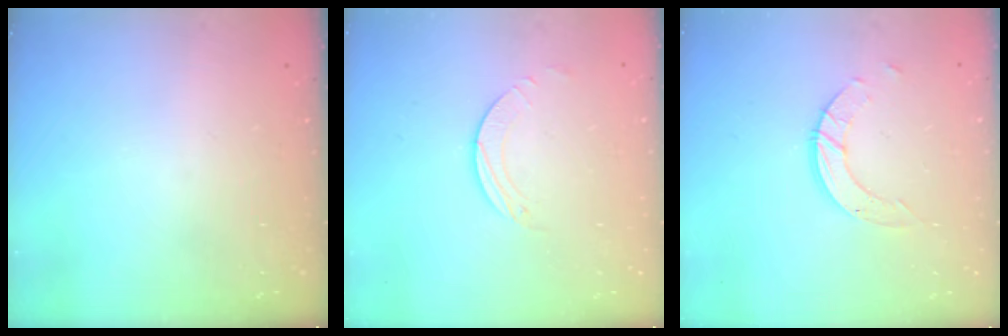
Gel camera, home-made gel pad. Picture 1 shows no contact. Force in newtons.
{"total": 2.0, "press": 2.0, "slide": 0.2}
{"total": 5.9, "press": 5.9, "slide": 0.5}